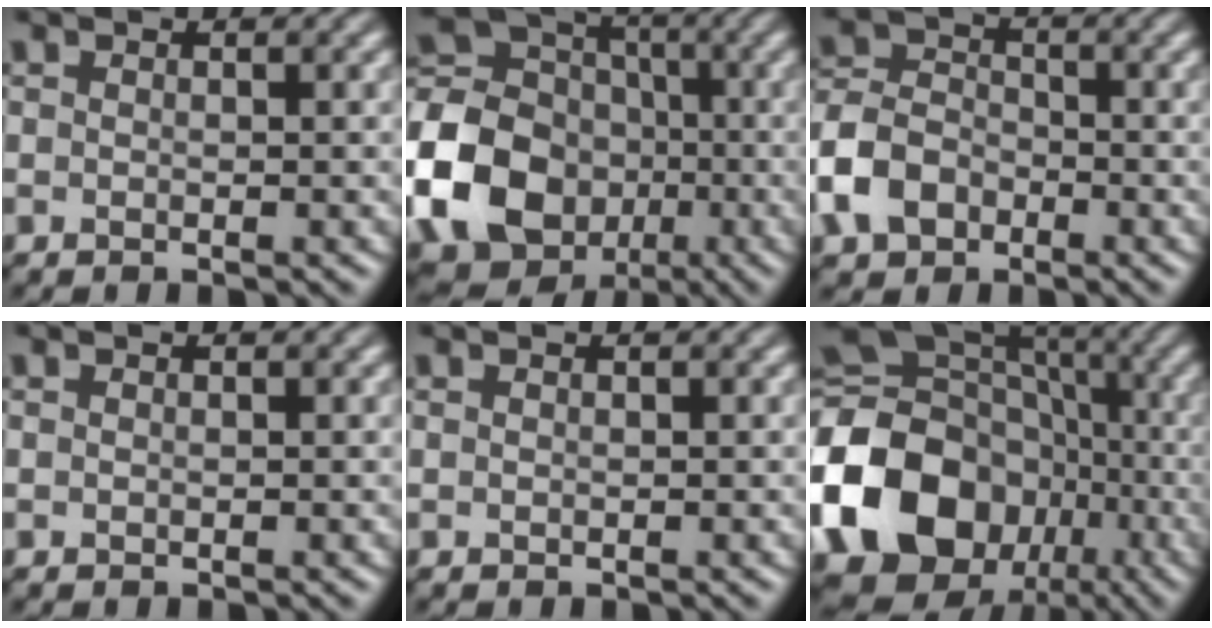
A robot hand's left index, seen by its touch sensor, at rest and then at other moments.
{"total": 17.5, "force": [-4.8, 14.9, 7.8], "torque": [-0.188, -0.025, -0.115]}
{"total": 5.0, "force": [-2.3, 3.8, 2.4], "torque": [-0.052, 0.008, -0.057]}
{"total": 0.0}
{"total": 0.0}
{"total": 22.3, "force": [-6.2, 18.8, 10.2], "torque": [-0.219, -0.022, -0.127]}